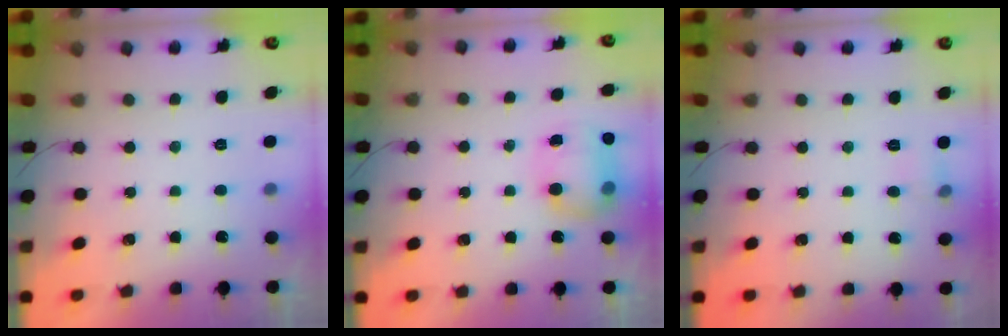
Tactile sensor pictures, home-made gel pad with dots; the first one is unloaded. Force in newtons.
{"total": 11.9, "press": 9.6, "slide": 7.0}
{"total": 4.4, "press": 4.2, "slide": 1.3}